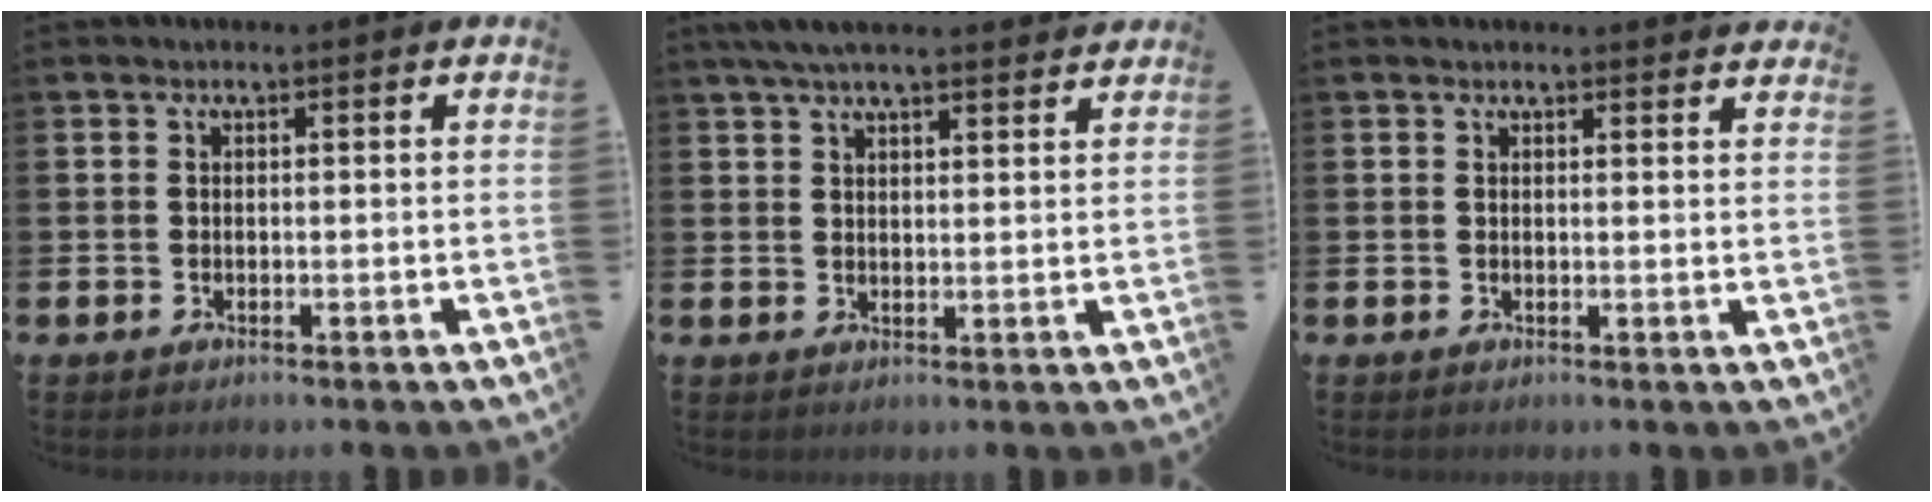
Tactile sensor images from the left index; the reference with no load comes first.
{"total": 5.1, "force": [4.7, 0.7, 2.0], "torque": [-0.048, -0.010, 0.086]}
{"total": 1.6, "force": [1.6, 0.0, -0.2], "torque": [0.010, -0.012, 0.028]}